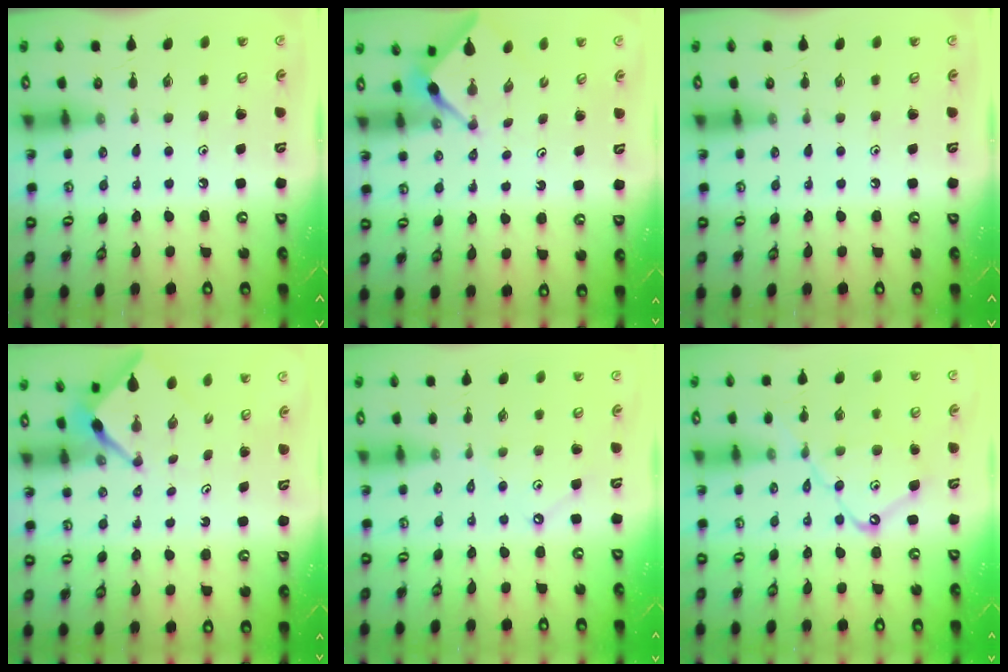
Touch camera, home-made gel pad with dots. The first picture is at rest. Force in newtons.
{"total": 3.1, "press": 3.1, "slide": 0.2}
{"total": 0.0}
{"total": 2.5, "press": 2.5, "slide": 0.3}
{"total": 2.9, "press": 2.8, "slide": 0.5}
{"total": 12.8, "press": 12.7, "slide": 1.2}